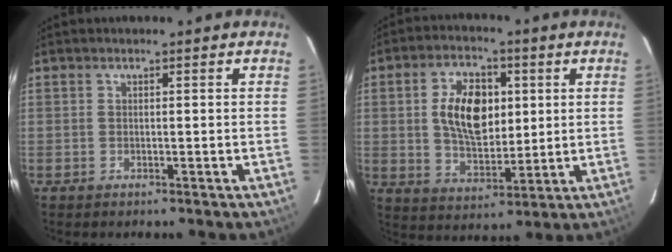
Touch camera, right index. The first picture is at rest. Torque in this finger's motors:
{"motor_torque": [0.71, -0.19, 0.41, 0.13]}